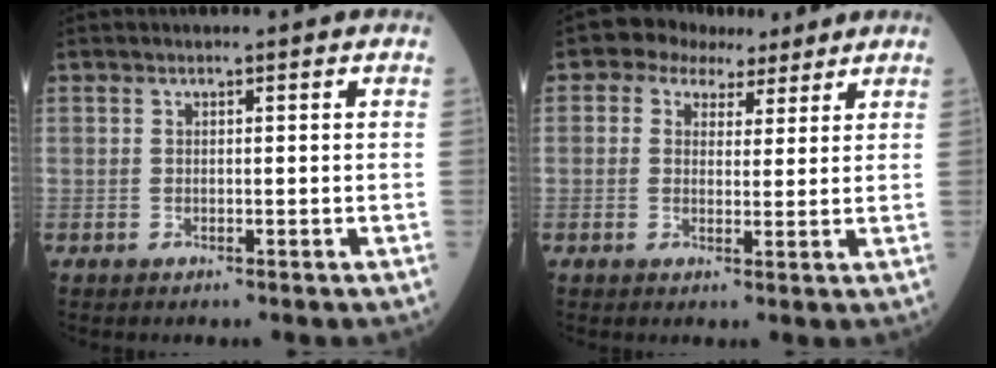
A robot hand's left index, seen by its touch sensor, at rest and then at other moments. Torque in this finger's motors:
{"motor_torque": [0.13, -0.22, -0.53, -0.12]}